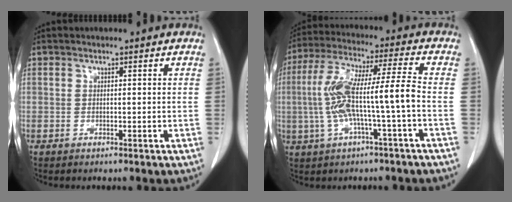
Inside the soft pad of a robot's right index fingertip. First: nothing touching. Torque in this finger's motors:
{"motor_torque": [1.08, 0.00, 0.77, 0.21]}